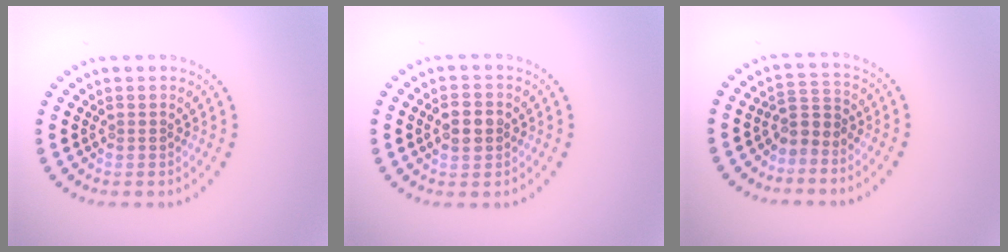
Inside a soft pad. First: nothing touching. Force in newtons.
{"total": 2.4, "press": 2.3, "slide": 0.2}
{"total": 2.3, "press": 1.5, "slide": 1.7}